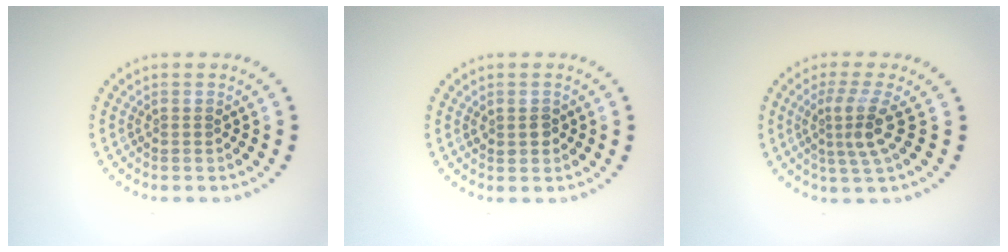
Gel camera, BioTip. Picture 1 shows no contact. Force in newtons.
{"total": 1.3, "press": 1.2, "slide": 0.3}
{"total": 3.2, "press": 2.2, "slide": 2.3}